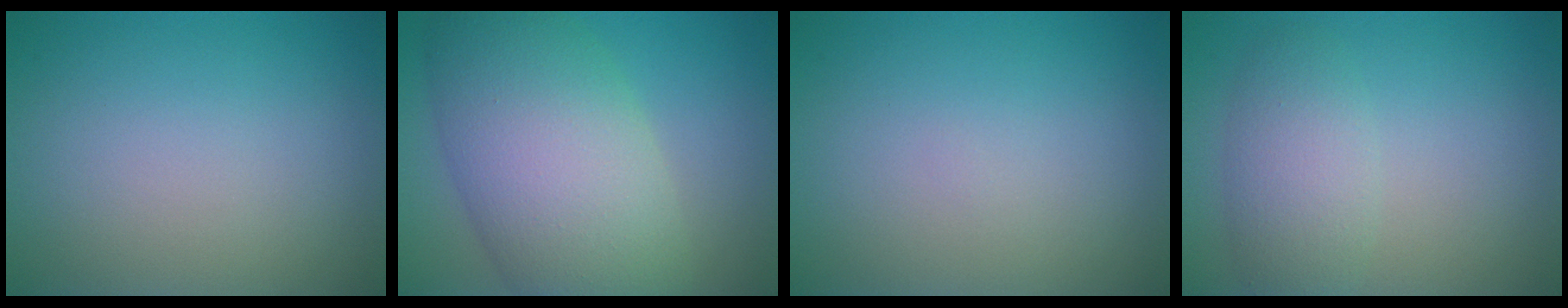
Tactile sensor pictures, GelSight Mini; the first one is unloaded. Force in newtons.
{"total": 11.1, "press": 11.1, "slide": 0.6}
{"total": 0.0}
{"total": 3.5, "press": 3.5, "slide": 0.1}